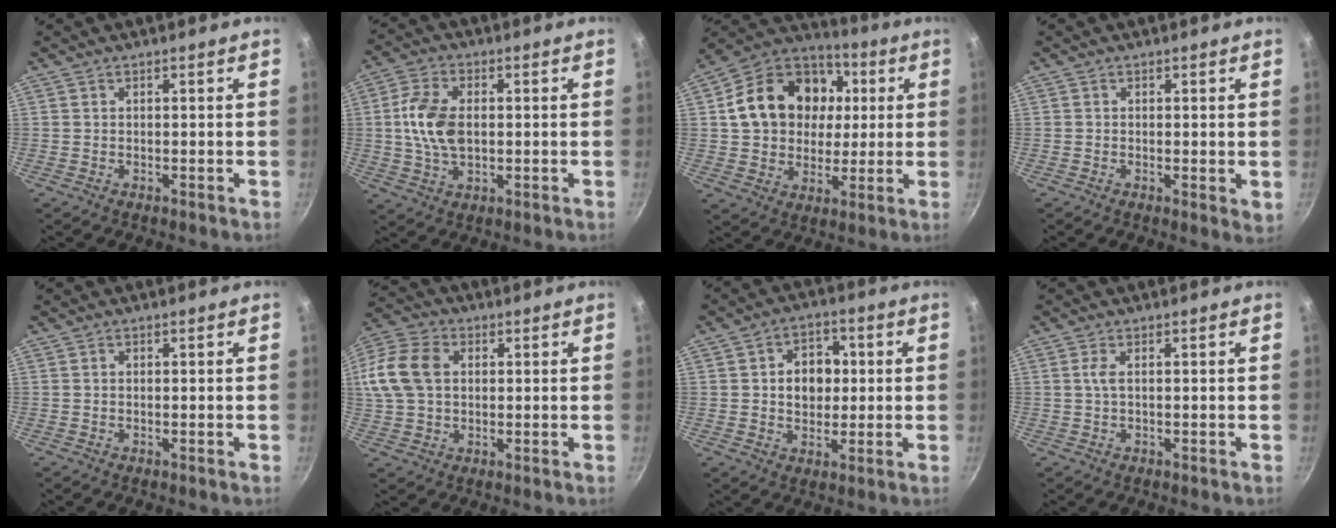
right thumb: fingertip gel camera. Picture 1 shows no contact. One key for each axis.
{"total": 9.7, "fx": 0.3, "fy": 5.8, "fz": 7.8, "tx": -0.148, "ty": 0.011, "tz": 0.001}
{"total": 20.5, "fx": 3.7, "fy": 16.3, "fz": 11.9, "tx": -0.186, "ty": 0.025, "tz": 0.059}
{"total": 2.1, "fx": 0.1, "fy": 0.9, "fz": 1.9, "tx": -0.025, "ty": -0.007, "tz": -0.001}
{"total": 0.0}
{"total": 18.3, "fx": 3.4, "fy": 13.7, "fz": 11.6, "tx": -0.271, "ty": 0.035, "tz": 0.054}
{"total": 8.1, "fx": 0.8, "fy": 6.3, "fz": 4.9, "tx": -0.037, "ty": 0.007, "tz": 0.008}
{"total": 1.6, "fx": 0.0, "fy": 0.3, "fz": 1.6, "tx": -0.041, "ty": 0.002, "tz": 0.001}